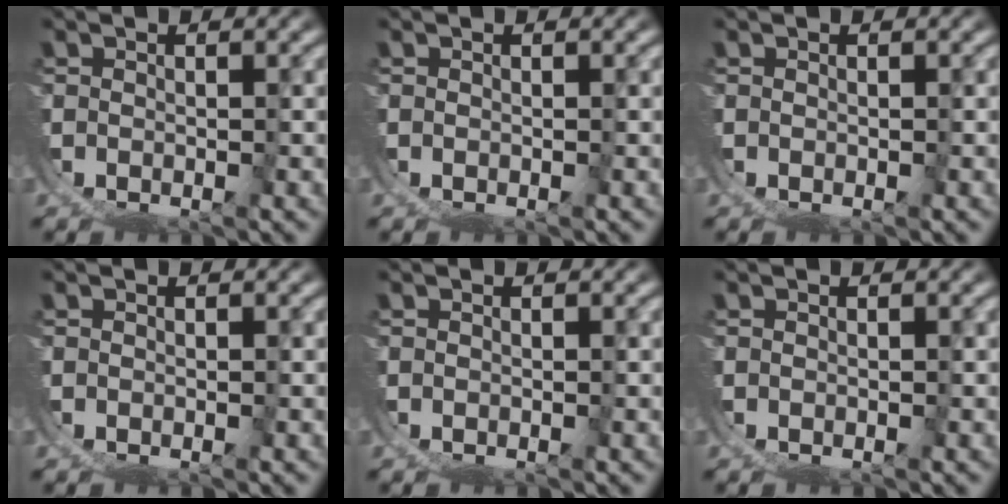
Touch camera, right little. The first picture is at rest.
{"total": 0.0}
{"total": 0.0}
{"total": 0.0}
{"total": 0.0}
{"total": 0.0}